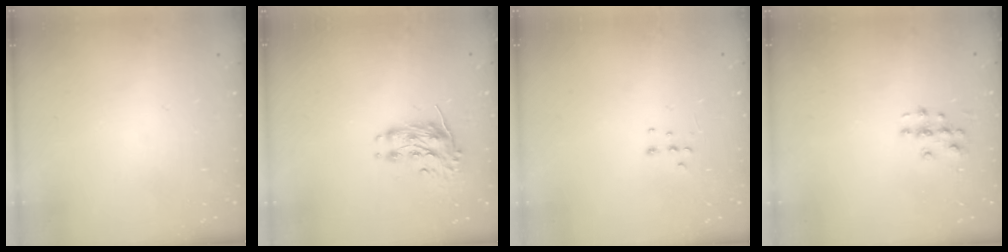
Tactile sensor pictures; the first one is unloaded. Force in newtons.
{"total": 8.2, "press": 8.2, "slide": 0.3}
{"total": 5.7, "press": 5.6, "slide": 1.0}
{"total": 3.7, "press": 3.7, "slide": 0.1}